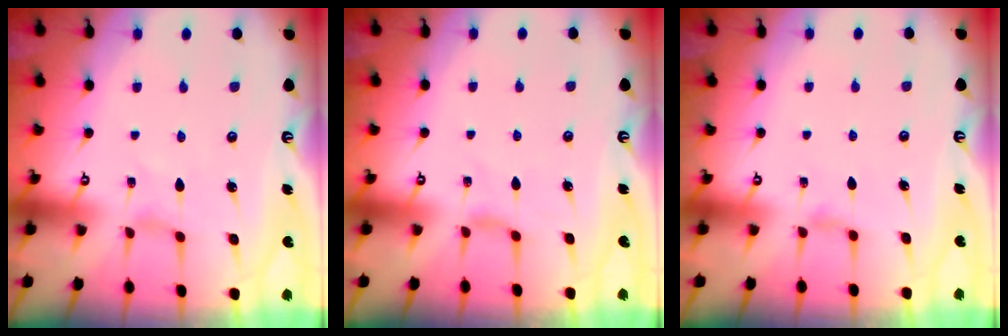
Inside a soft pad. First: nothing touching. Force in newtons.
{"total": 0.8, "press": 0.8, "slide": 0.3}
{"total": 2.1, "press": 2.1, "slide": 0.5}